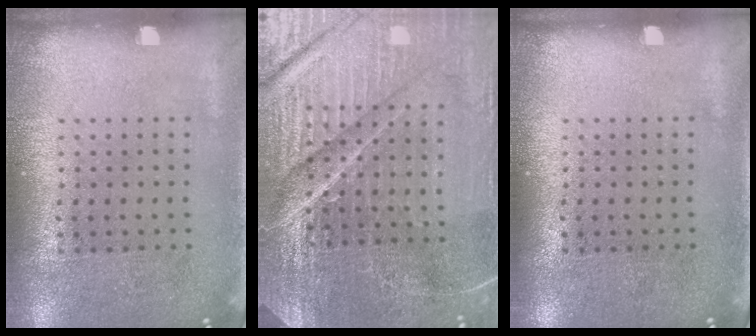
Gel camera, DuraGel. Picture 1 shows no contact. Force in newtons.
{"total": 5.7, "press": 5.2, "slide": 2.3}
{"total": 0.0}